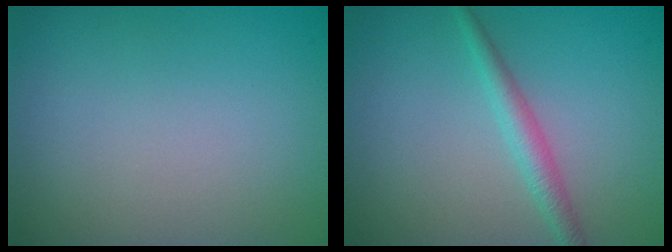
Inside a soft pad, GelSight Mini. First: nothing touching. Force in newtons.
{"total": 2.0, "press": 2.0, "slide": 0.0}